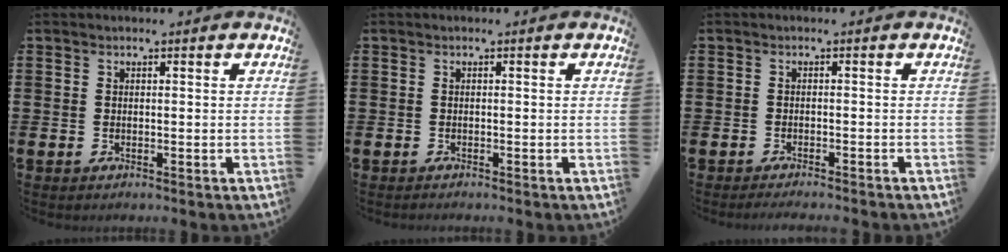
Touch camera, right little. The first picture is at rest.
{"total": 0.0}
{"total": 0.8, "force": [-0.7, -0.2, 0.2], "torque": [-0.001, -0.001, -0.014]}